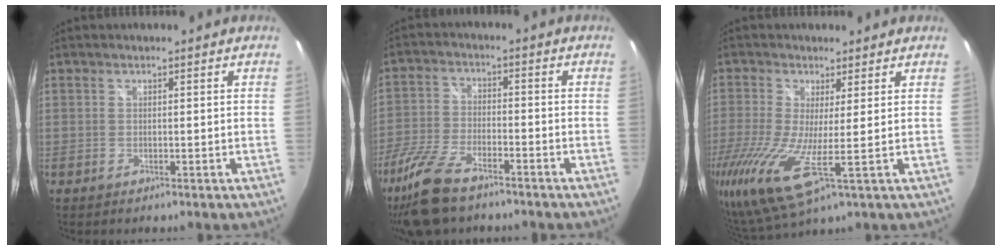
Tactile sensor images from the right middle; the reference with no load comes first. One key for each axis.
{"total": 11.9, "fx": -8.8, "fy": 4.4, "fz": 6.8, "tx": -0.162, "ty": -0.021, "tz": -0.174}
{"total": 12.7, "fx": -1.9, "fy": 3.1, "fz": 12.2, "tx": -0.265, "ty": -0.037, "tz": -0.037}